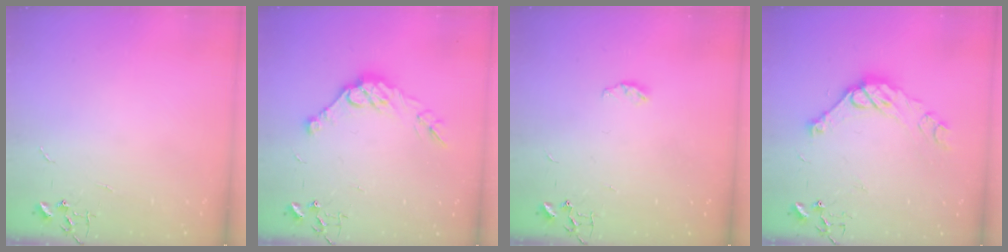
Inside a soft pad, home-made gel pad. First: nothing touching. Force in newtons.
{"total": 12.0, "press": 12.0, "slide": 1.0}
{"total": 4.1, "press": 4.1, "slide": 0.6}
{"total": 12.8, "press": 12.8, "slide": 0.8}